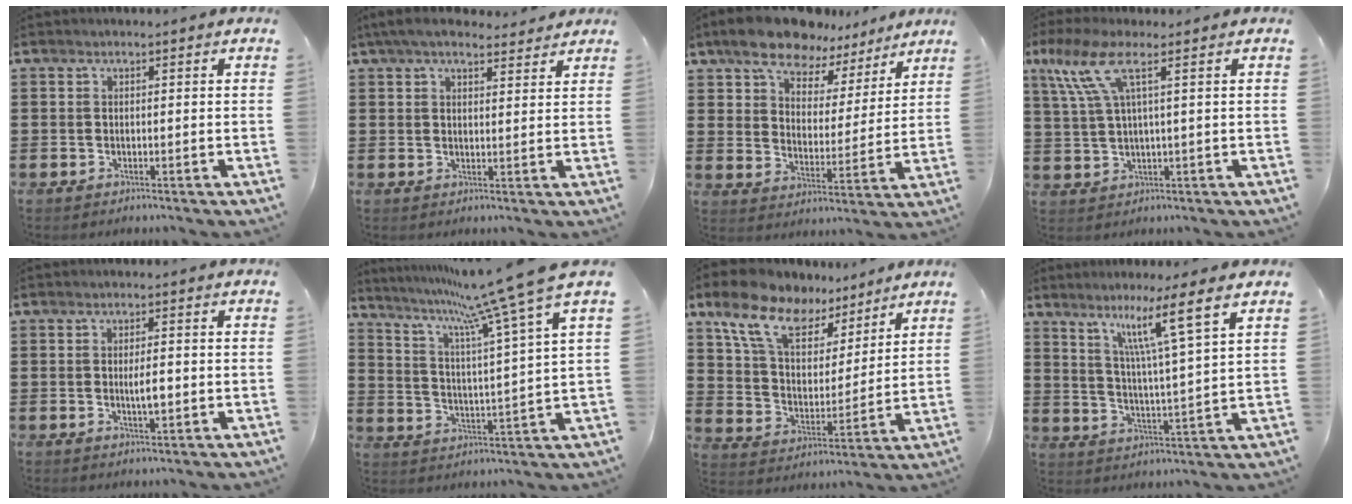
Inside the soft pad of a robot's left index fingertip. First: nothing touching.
{"total": 5.1, "force": [4.3, 1.3, 2.4], "torque": [-0.060, -0.005, 0.080]}
{"total": 10.3, "force": [8.9, 4.0, 3.3], "torque": [-0.092, -0.037, 0.164]}
{"total": 7.6, "force": [3.2, 1.2, 6.8], "torque": [-0.161, -0.003, 0.050]}
{"total": 3.1, "force": [-0.2, 0.9, 2.9], "torque": [-0.045, -0.002, -0.007]}
{"total": 11.0, "force": [9.1, -1.7, 5.9], "torque": [-0.143, -0.061, 0.141]}
{"total": 11.4, "force": [8.5, 5.1, 5.5], "torque": [-0.148, -0.026, 0.156]}
{"total": 9.5, "force": [6.2, -0.7, 7.2], "torque": [-0.142, -0.027, 0.096]}